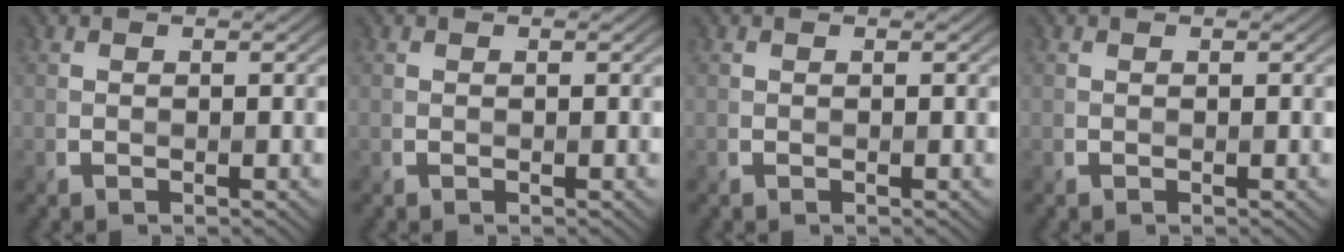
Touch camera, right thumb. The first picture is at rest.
{"total": 0.0}
{"total": 0.0}
{"total": 0.0}